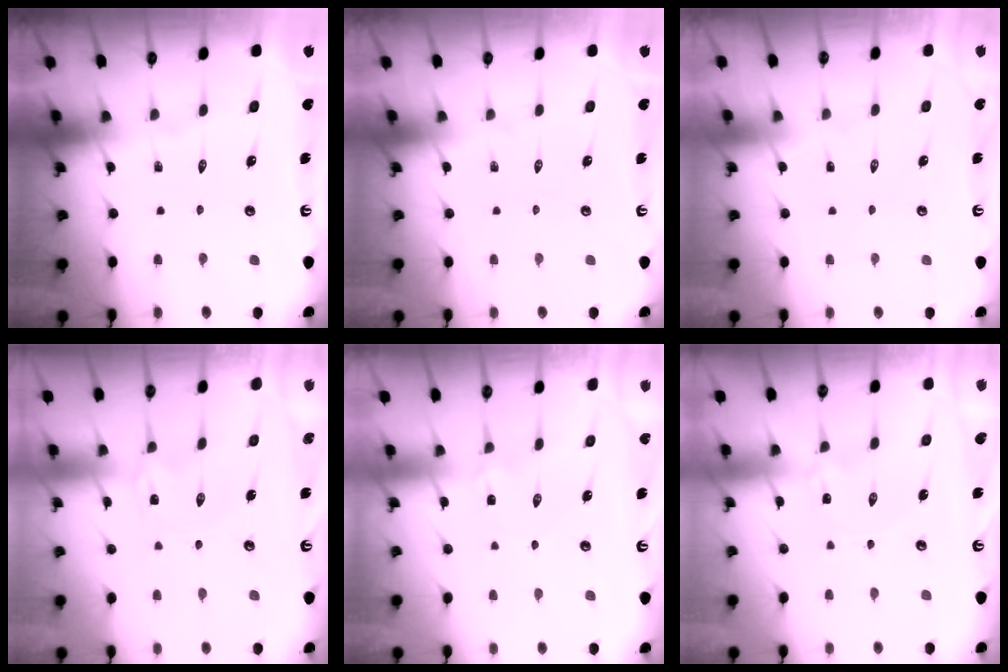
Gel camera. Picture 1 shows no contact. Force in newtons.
{"total": 0.0}
{"total": 1.6, "press": 1.6, "slide": 0.1}
{"total": 0.0}
{"total": 1.2, "press": 1.2, "slide": 0.3}
{"total": 0.0}